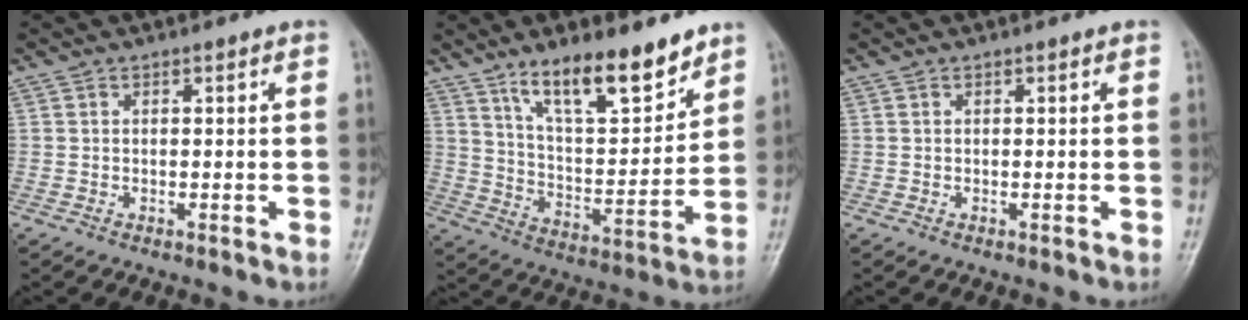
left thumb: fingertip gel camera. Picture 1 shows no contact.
{"total": 15.4, "force": [11.0, 4.8, 9.7], "torque": [-0.129, -0.073, 0.196]}
{"total": 0.0}